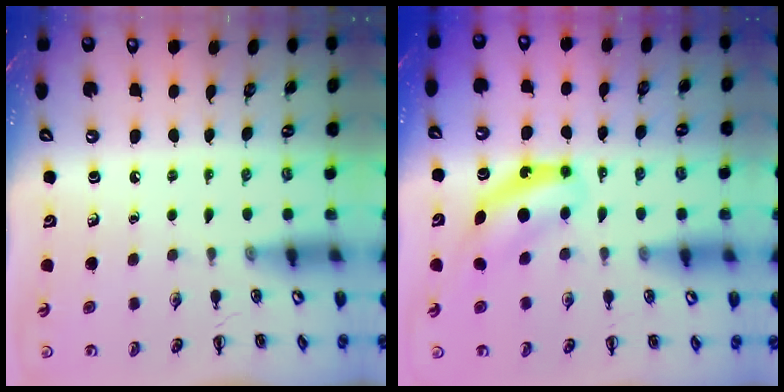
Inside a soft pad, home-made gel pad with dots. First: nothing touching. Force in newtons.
{"total": 7.0, "press": 7.0, "slide": 0.2}